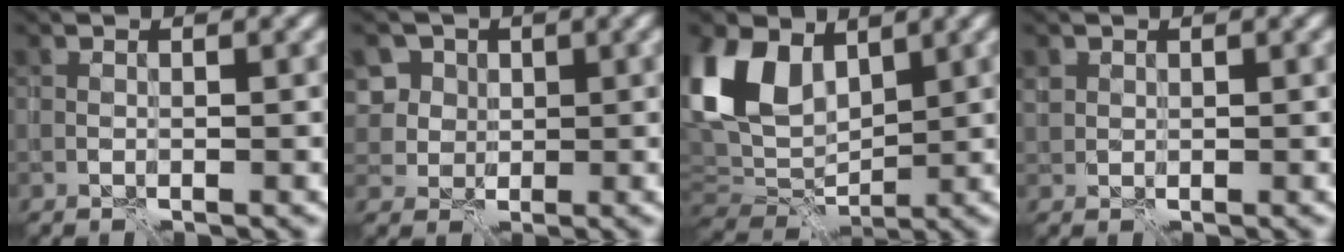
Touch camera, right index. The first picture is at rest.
{"total": 6.0, "force": [2.5, 5.1, 2.0], "torque": [-0.043, 0.010, 0.037]}
{"total": 8.5, "force": [2.9, 5.5, 5.8], "torque": [-0.136, 0.000, 0.049]}
{"total": 0.9, "force": [0.6, 0.7, 0.0], "torque": [-0.003, -0.001, 0.014]}